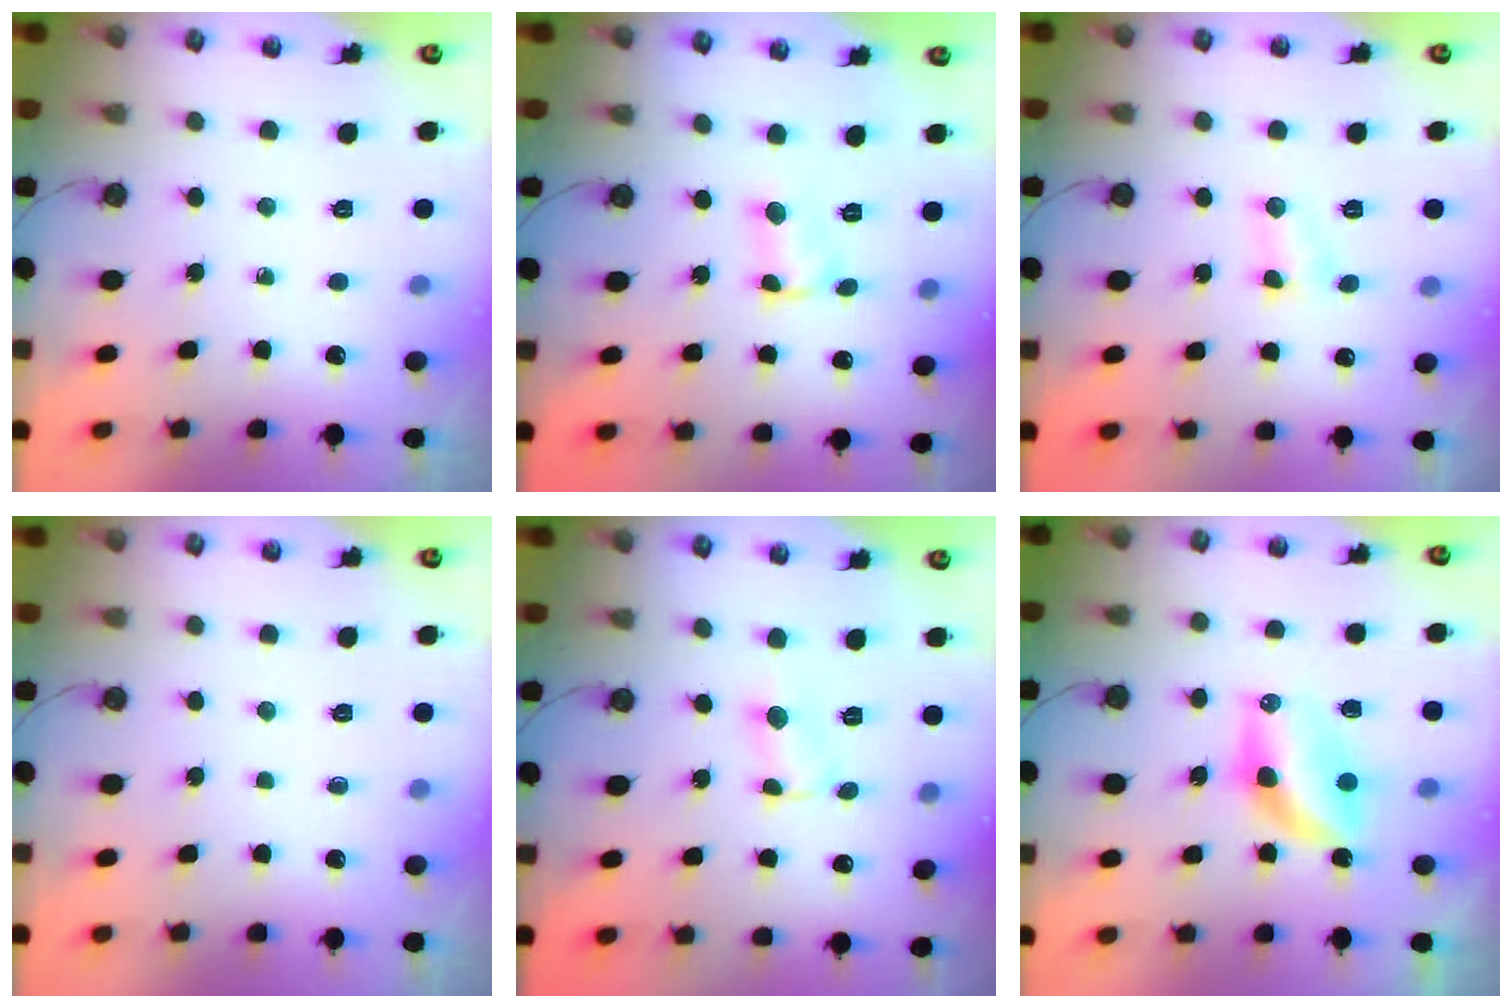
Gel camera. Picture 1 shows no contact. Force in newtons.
{"total": 2.2, "press": 2.2, "slide": 0.1}
{"total": 3.7, "press": 3.7, "slide": 0.5}
{"total": 0.0}
{"total": 2.0, "press": 2.0, "slide": 0.3}
{"total": 9.3, "press": 8.4, "slide": 4.1}